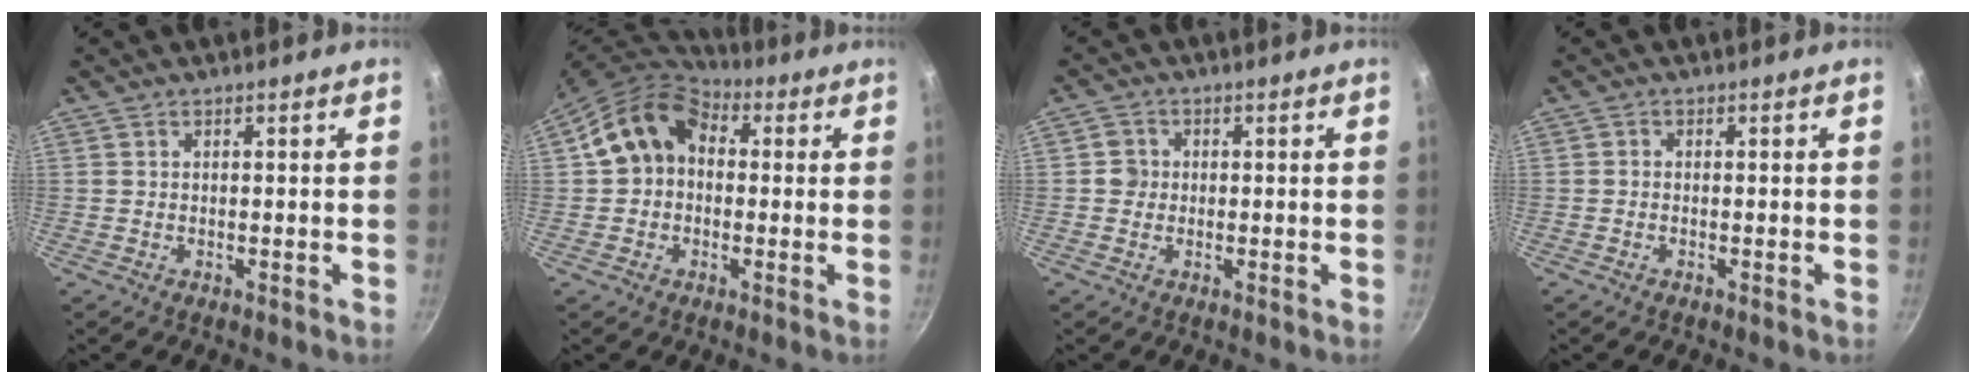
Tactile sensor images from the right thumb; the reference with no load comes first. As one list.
[{"total": 12.8, "force": [1.6, 10.0, 7.9], "torque": [-0.111, 0.033, 0.010]}, {"total": 2.7, "force": [0.1, 2.6, 0.7], "torque": [0.003, 0.008, -0.003]}, {"total": 0.6, "force": [-0.4, 0.2, 0.4], "torque": [-0.012, 0.003, -0.011]}]